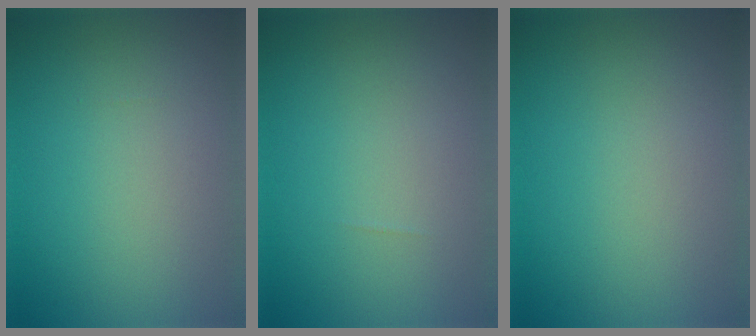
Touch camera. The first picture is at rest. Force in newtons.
{"total": 0.0}
{"total": 0.0}